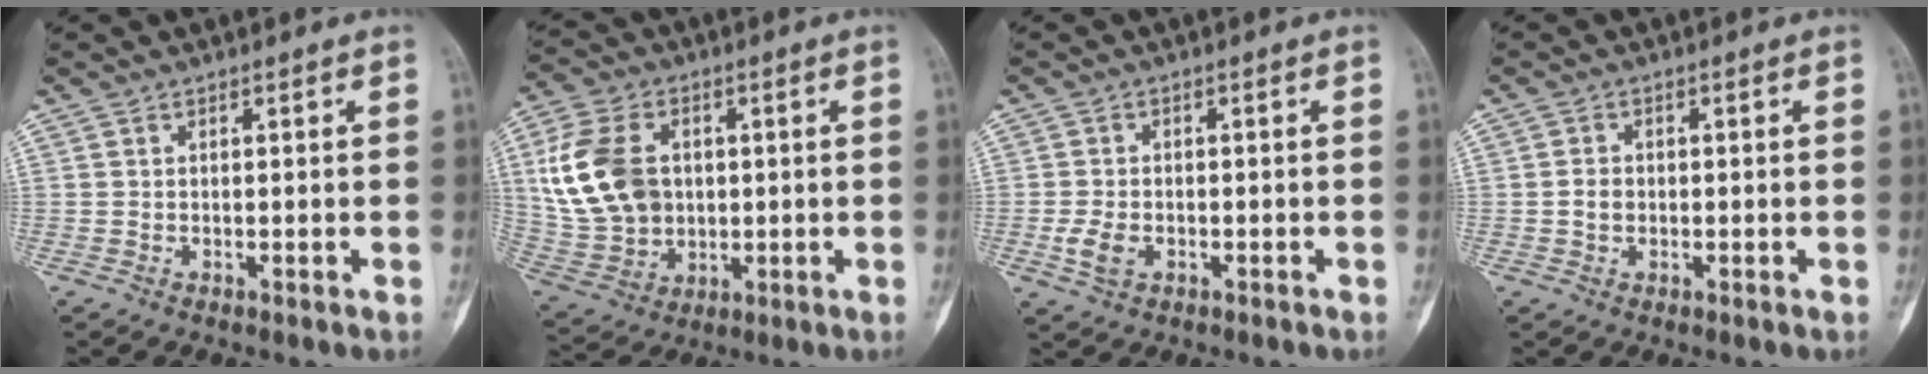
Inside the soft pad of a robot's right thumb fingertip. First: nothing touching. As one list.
[{"total": 15.5, "force": [2.5, 11.4, 10.2], "torque": [-0.189, 0.002, 0.056]}, {"total": 3.8, "force": [-1.2, 2.5, 2.7], "torque": [-0.060, 0.002, -0.019]}, {"total": 2.2, "force": [-0.2, 1.8, 1.3], "torque": [-0.016, 0.006, -0.004]}]